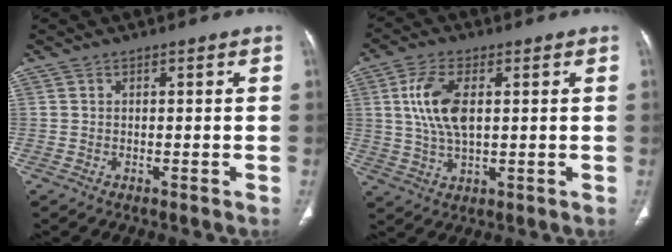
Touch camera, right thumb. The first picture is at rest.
{"total": 9.7, "force": [1.9, 4.8, 8.2], "torque": [-0.171, -0.001, 0.038]}